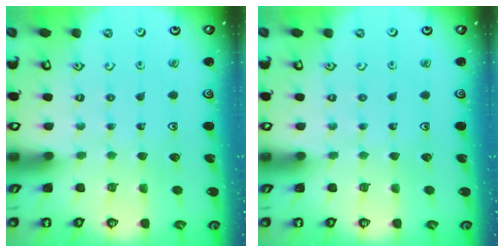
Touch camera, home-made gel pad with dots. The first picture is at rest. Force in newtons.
{"total": 0.0}